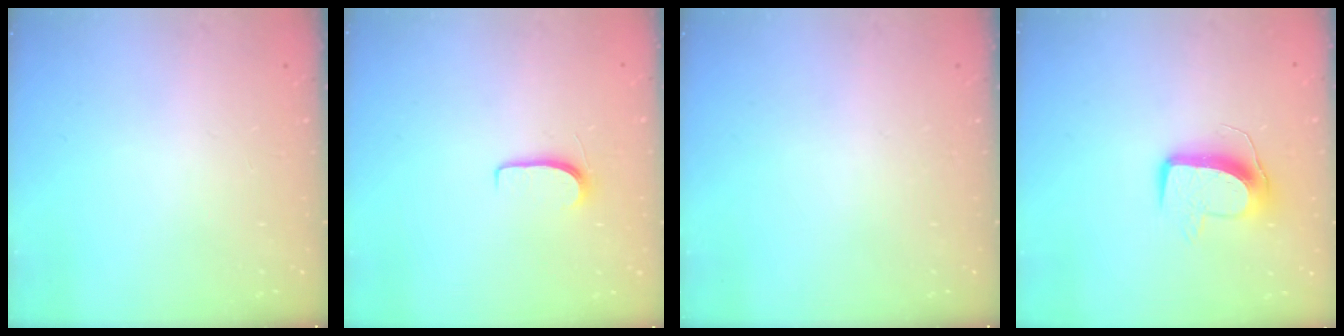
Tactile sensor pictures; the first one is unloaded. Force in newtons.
{"total": 5.4, "press": 5.4, "slide": 0.6}
{"total": 0.0}
{"total": 10.4, "press": 10.3, "slide": 0.8}